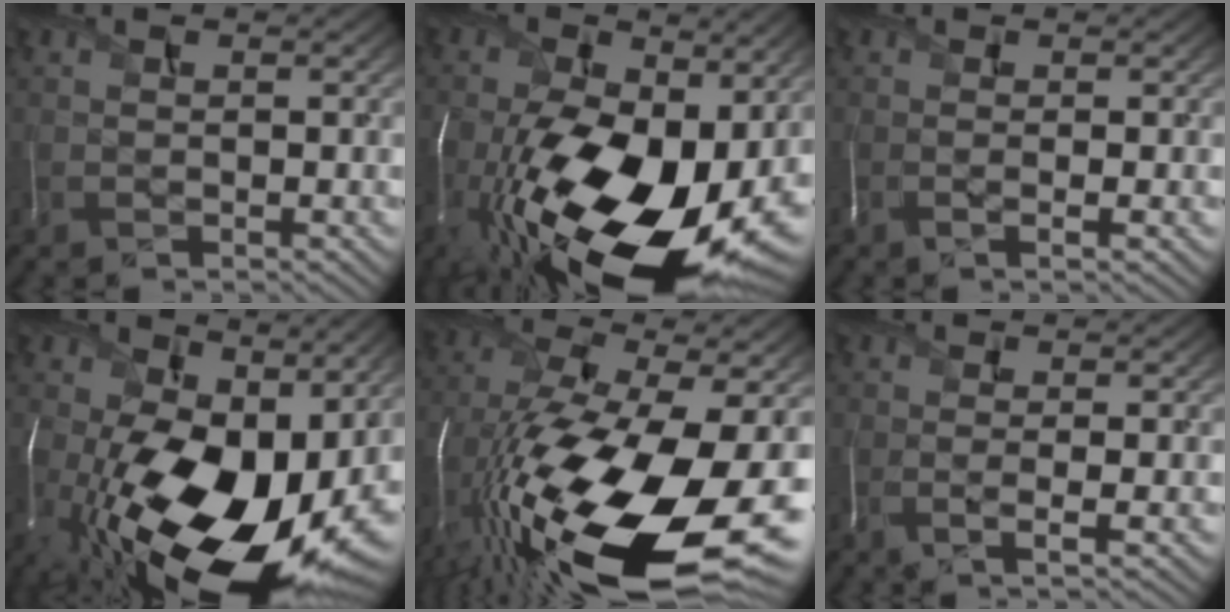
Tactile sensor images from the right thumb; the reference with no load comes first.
{"total": 20.2, "force": [-5.6, 11.2, 15.9], "torque": [-0.312, -0.050, -0.074]}
{"total": 1.8, "force": [-0.4, 0.4, 1.8], "torque": [-0.032, -0.002, -0.011]}
{"total": 19.7, "force": [-2.8, 12.2, 15.3], "torque": [-0.291, -0.044, -0.028]}
{"total": 20.7, "force": [-7.2, 8.9, 17.2], "torque": [-0.377, -0.061, -0.106]}
{"total": 3.0, "force": [-0.6, 0.7, 2.9], "torque": [-0.050, -0.004, -0.013]}